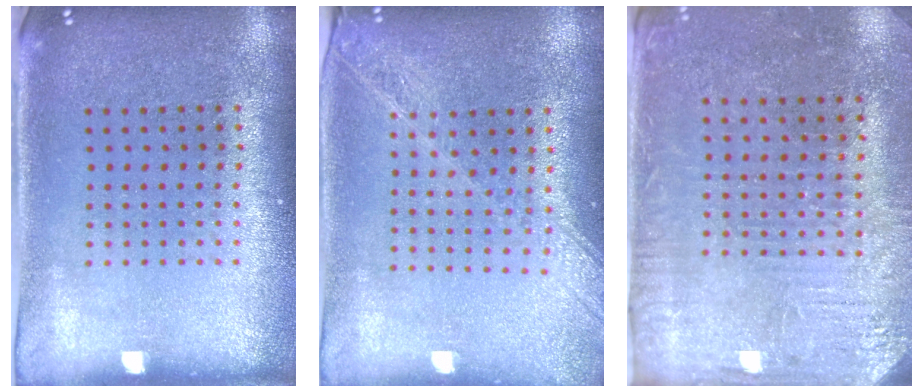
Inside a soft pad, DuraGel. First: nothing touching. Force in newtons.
{"total": 1.8, "press": 1.6, "slide": 0.8}
{"total": 3.1, "press": 3.0, "slide": 0.9}